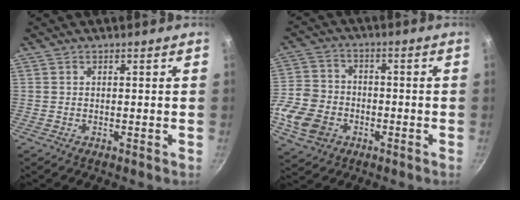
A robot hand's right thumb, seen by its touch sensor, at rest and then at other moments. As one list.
[{"total": 13.3, "force": [-4.6, 10.5, 6.7], "torque": [-0.128, 0.029, -0.091]}]